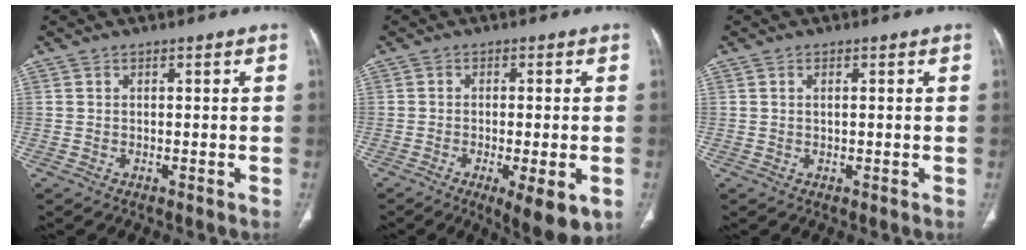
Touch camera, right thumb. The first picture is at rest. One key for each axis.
{"total": 9.3, "fx": -3.6, "fy": 2.5, "fz": 8.2, "tx": -0.117, "ty": -0.009, "tz": -0.048}
{"total": 0.7, "fx": 0.2, "fy": 0.2, "fz": 0.7, "tx": -0.016, "ty": 0.000, "tz": 0.003}